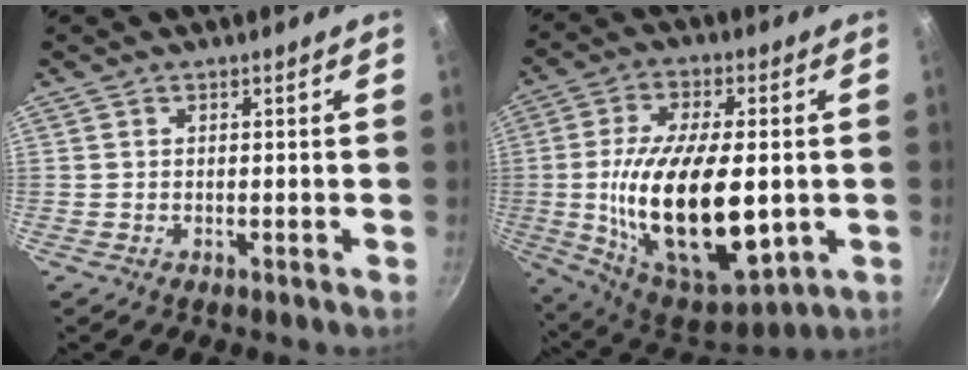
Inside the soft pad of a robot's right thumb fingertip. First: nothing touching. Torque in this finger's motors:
{"motor_torque": [-0.37, 1.91, 2.32, -0.46, 0.21]}